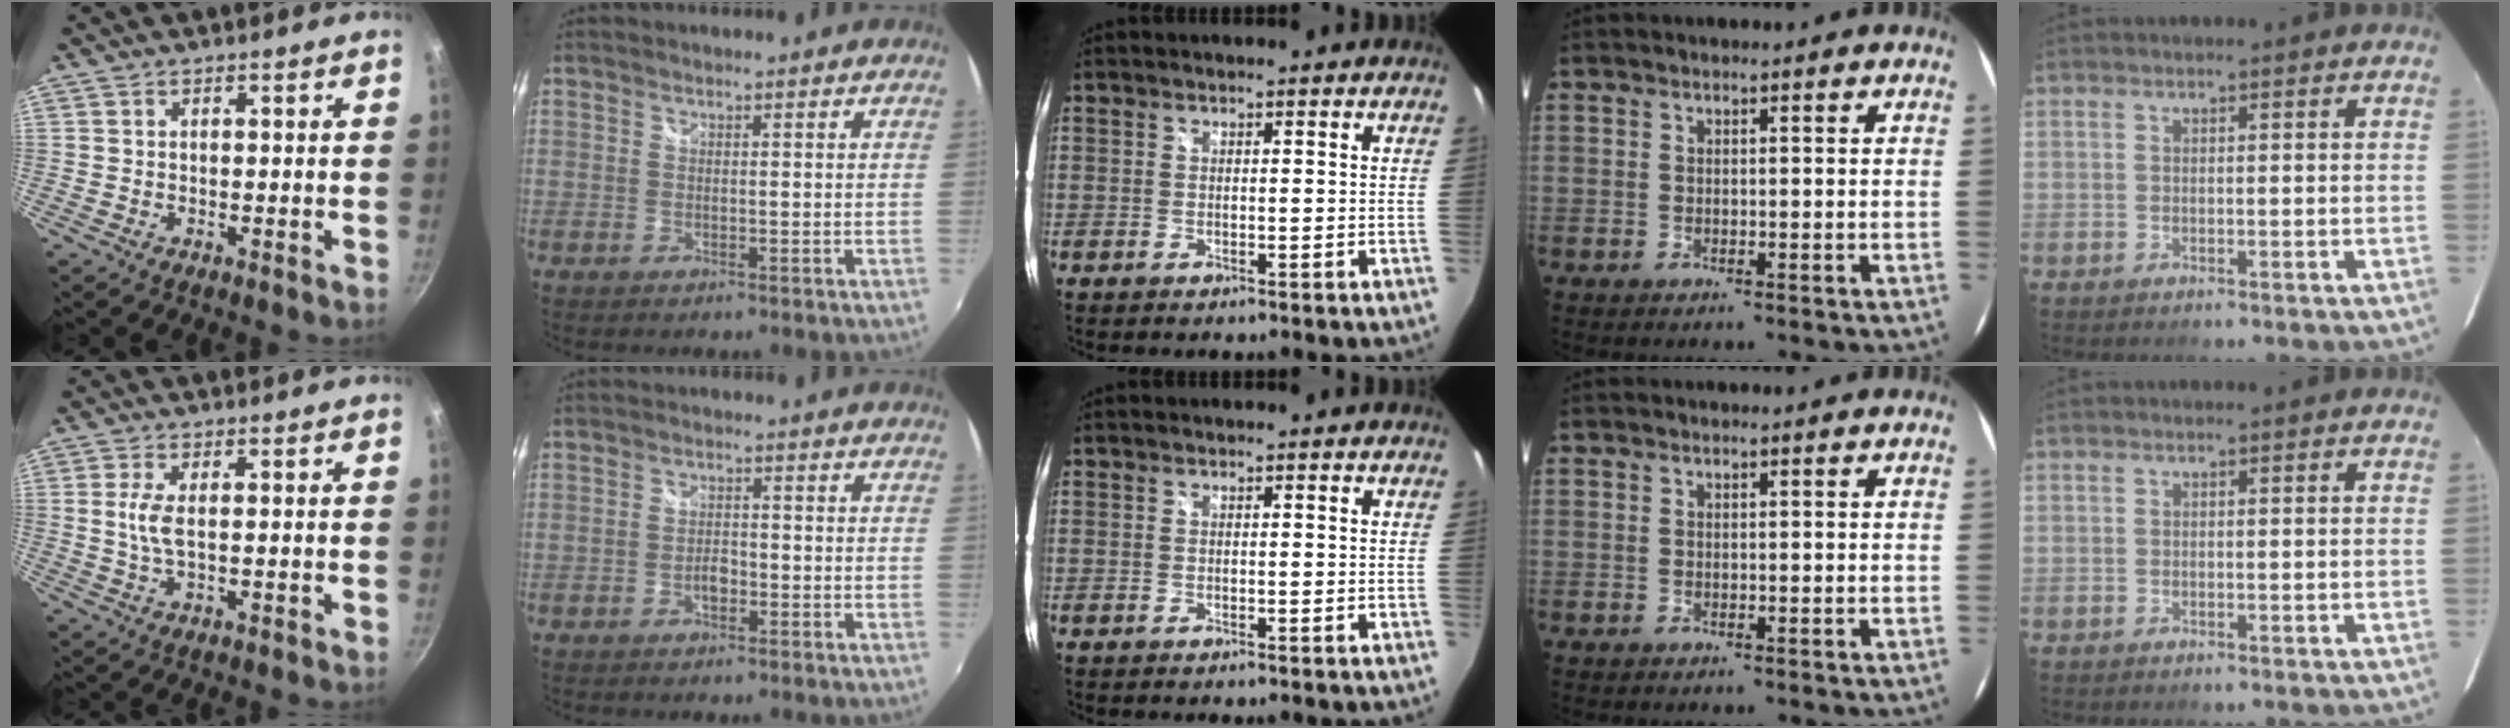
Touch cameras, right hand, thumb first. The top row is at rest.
{"thumb": {"total": 3.9, "force": [0.2, 1.3, 3.7], "torque": [-0.088, 0.002, 0.003]}, "index": {"total": 2.4, "force": [-1.2, 1.3, 1.6], "torque": [-0.031, 0.002, -0.022]}}